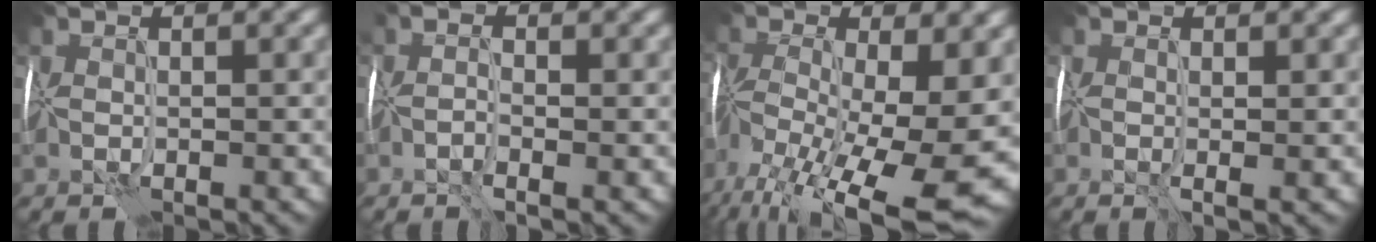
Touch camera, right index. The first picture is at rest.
{"total": 0.7, "force": [-0.6, 0.0, 0.4], "torque": [-0.024, 0.001, -0.022]}
{"total": 15.8, "force": [-6.1, 7.4, 12.6], "torque": [-0.244, -0.014, -0.089]}
{"total": 1.3, "force": [0.0, 0.3, 1.2], "torque": [-0.029, -0.003, -0.002]}